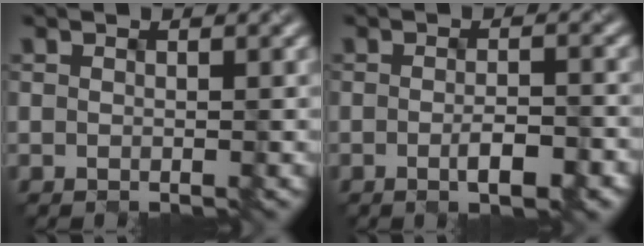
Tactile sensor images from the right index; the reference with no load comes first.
{"total": 3.3, "force": [-1.4, 0.9, 2.8], "torque": [-0.048, -0.007, -0.020]}